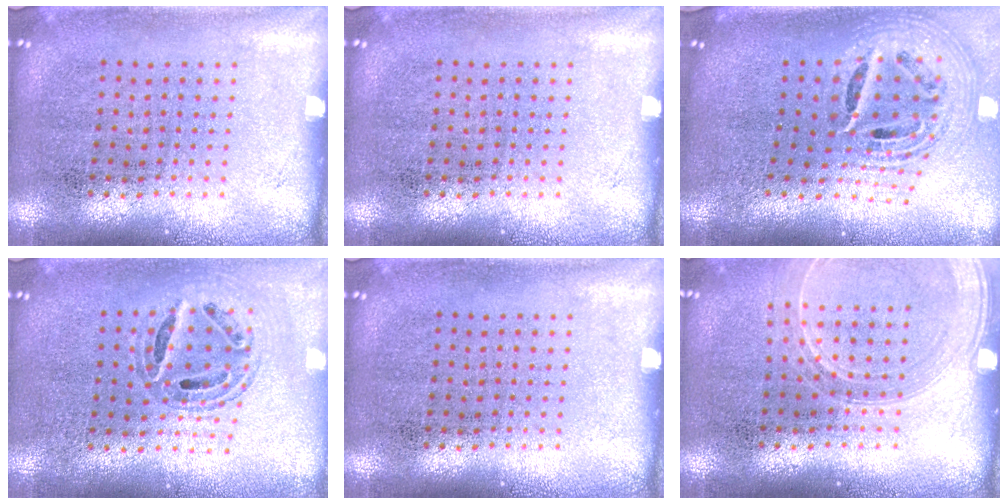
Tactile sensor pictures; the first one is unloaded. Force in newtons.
{"total": 0.0}
{"total": 2.7, "press": 1.9, "slide": 1.9}
{"total": 0.8, "press": 0.7, "slide": 0.1}
{"total": 0.0}
{"total": 1.6, "press": 1.6, "slide": 0.3}